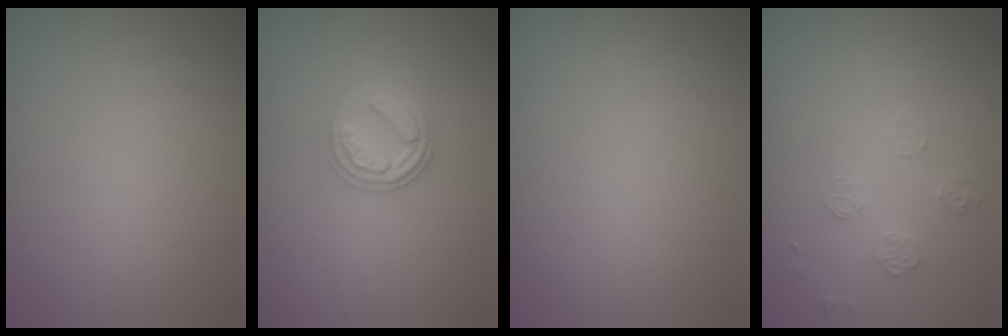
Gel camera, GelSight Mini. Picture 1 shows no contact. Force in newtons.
{"total": 2.8, "press": 2.7, "slide": 0.8}
{"total": 0.0}
{"total": 1.3, "press": 0.6, "slide": 1.1}